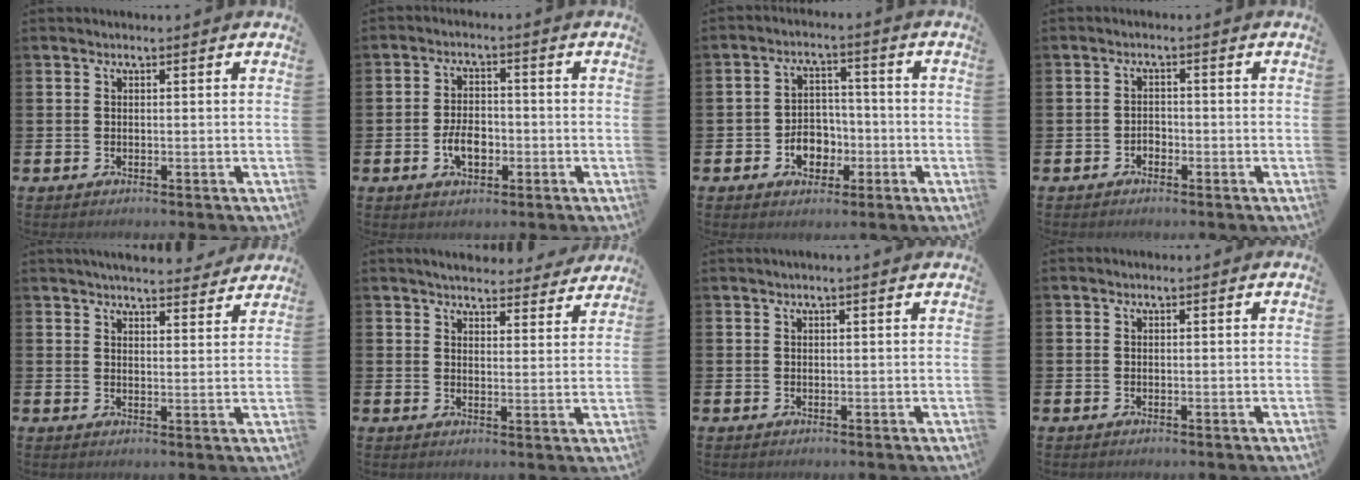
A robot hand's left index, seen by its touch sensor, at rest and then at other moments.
{"total": 4.4, "force": [-1.4, 2.7, 3.3], "torque": [-0.050, 0.003, -0.027]}
{"total": 4.9, "force": [-1.8, 3.9, 2.3], "torque": [-0.033, 0.003, -0.042]}
{"total": 1.4, "force": [-1.0, 1.0, 0.3], "torque": [-0.009, 0.002, -0.022]}
{"total": 4.7, "force": [4.7, 0.4, 0.5], "torque": [-0.007, -0.029, 0.082]}
{"total": 4.6, "force": [4.5, 0.8, 0.4], "torque": [-0.014, -0.028, 0.079]}
{"total": 0.5, "force": [0.3, -0.1, 0.4], "torque": [0.001, -0.003, 0.004]}
{"total": 0.0}